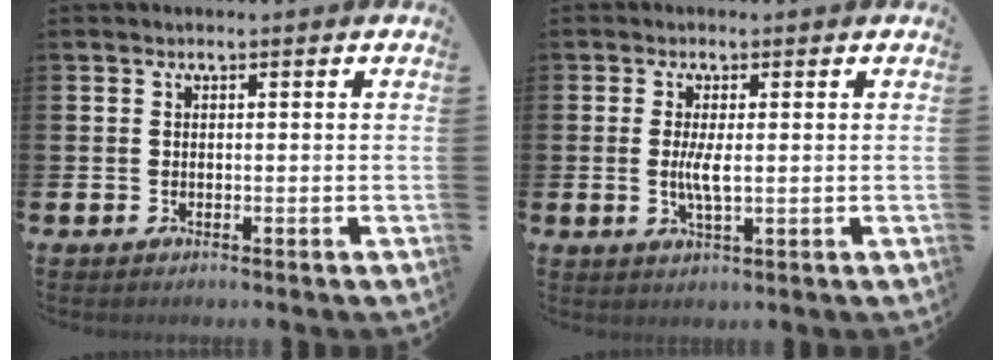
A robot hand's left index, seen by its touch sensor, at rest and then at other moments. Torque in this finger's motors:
{"motor_torque": [1.01, 0.11, 0.24, 0.18]}